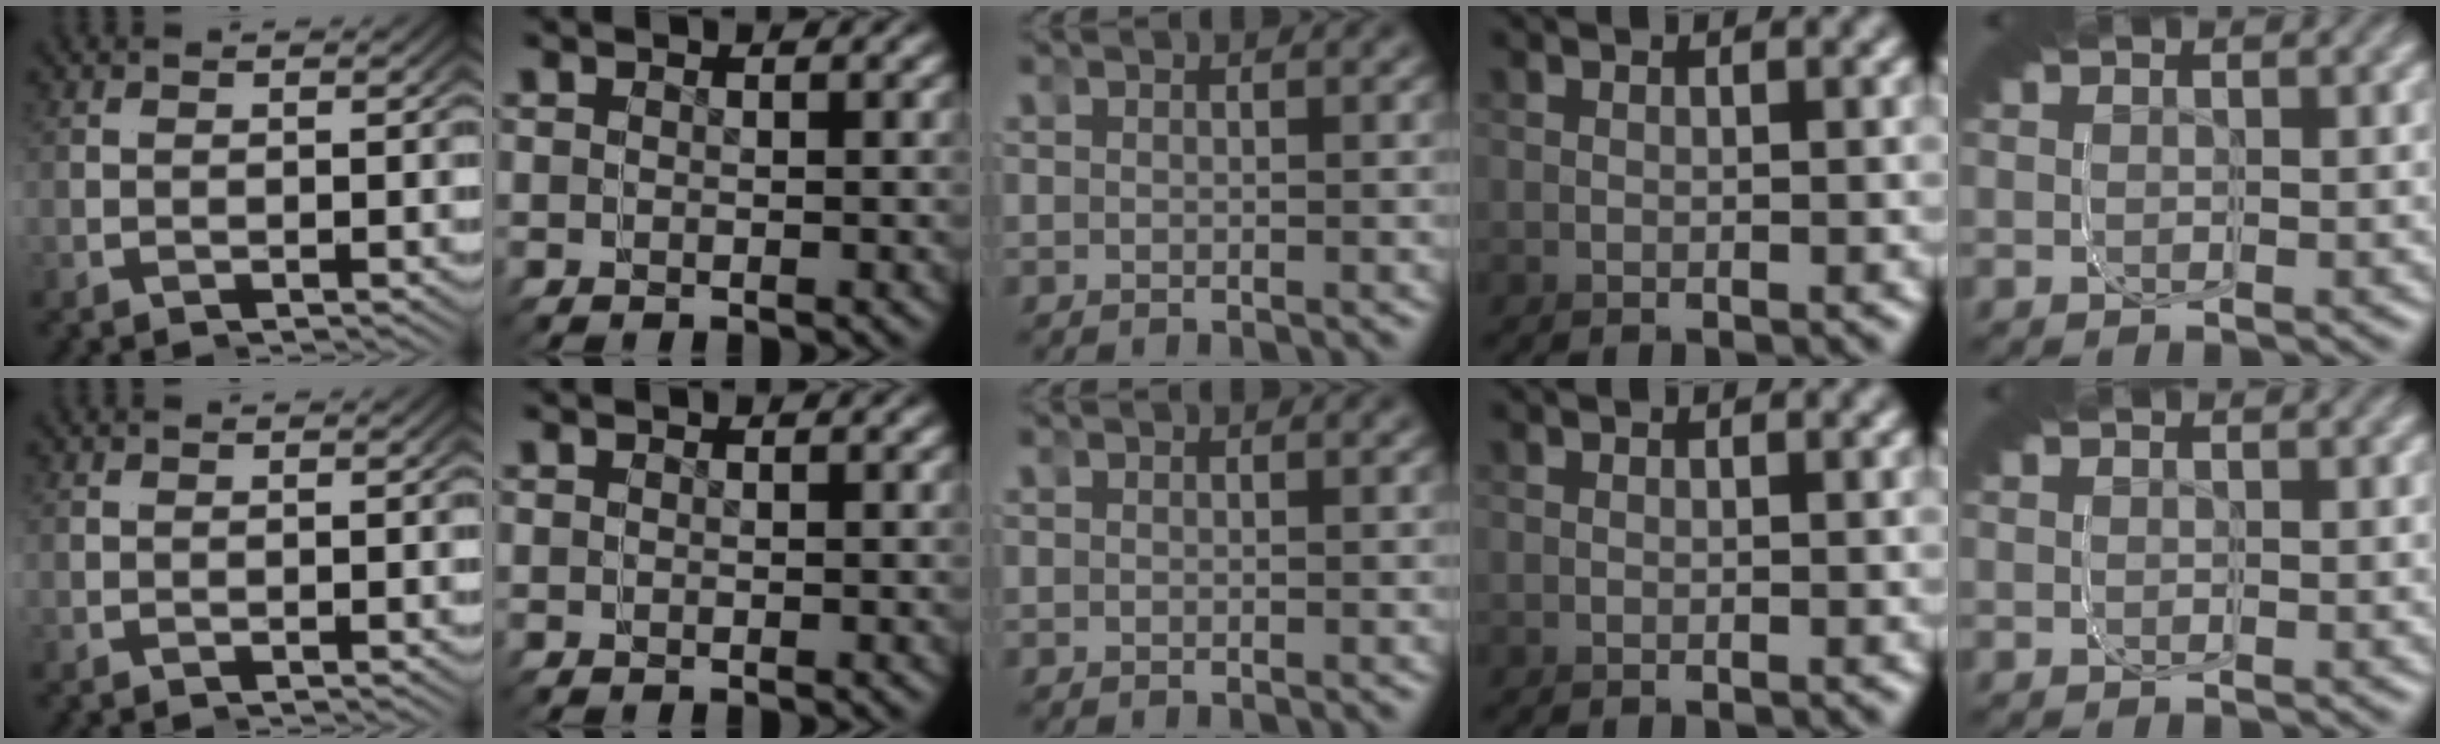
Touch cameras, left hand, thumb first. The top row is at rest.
{}